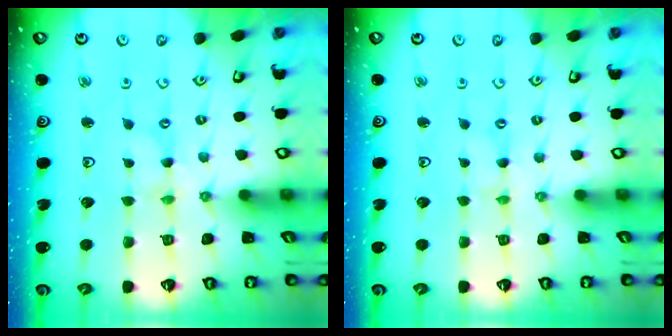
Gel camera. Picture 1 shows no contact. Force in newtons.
{"total": 0.0}